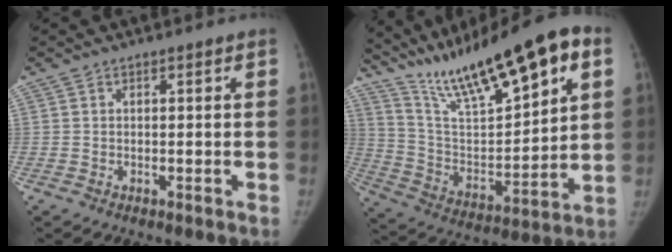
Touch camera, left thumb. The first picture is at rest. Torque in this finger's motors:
{"motor_torque": [1.51, 0.16, 1.51, -1.26, 0.38]}